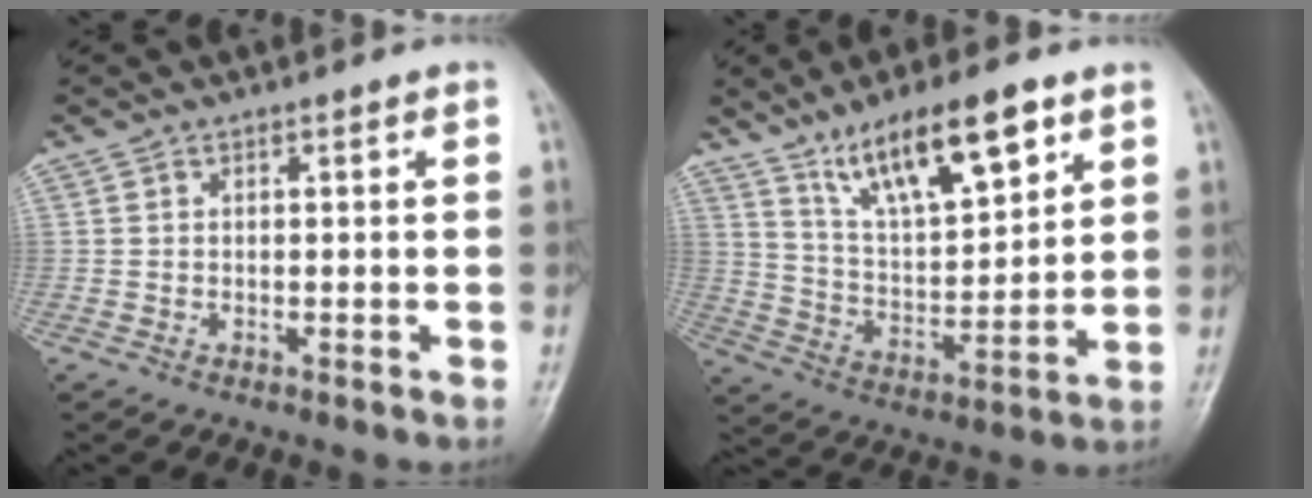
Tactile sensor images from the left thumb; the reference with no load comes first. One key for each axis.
{"total": 15.6, "fx": 9.4, "fy": 4.9, "fz": 11.4, "tx": -0.171, "ty": -0.040, "tz": 0.173}